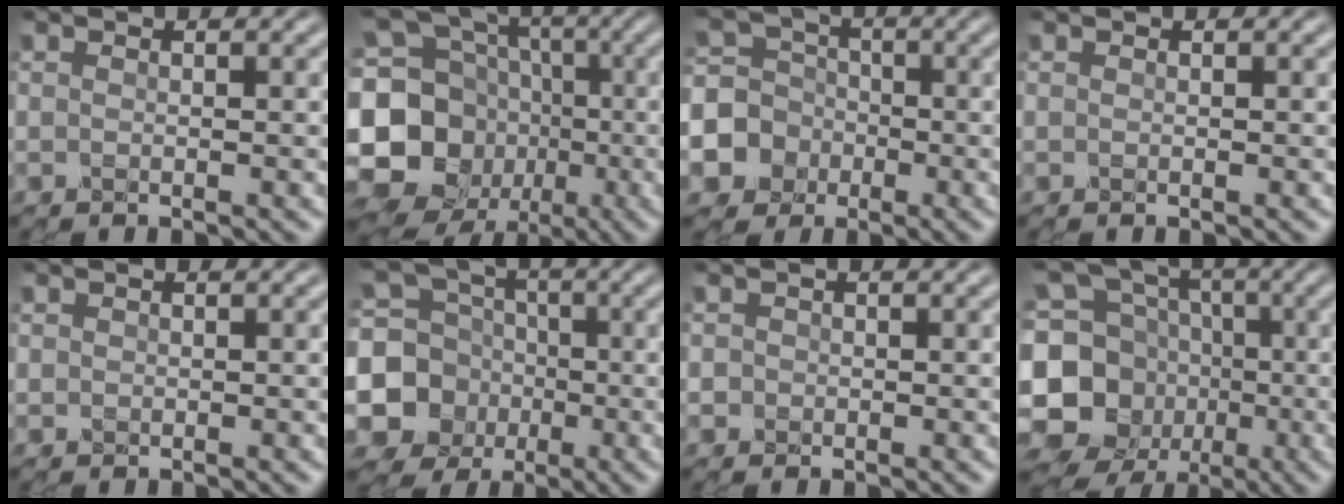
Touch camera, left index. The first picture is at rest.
{"total": 17.1, "force": [-3.3, 15.1, 7.5], "torque": [-0.189, 0.008, -0.078]}
{"total": 9.7, "force": [-3.2, 9.0, 1.7], "torque": [-0.059, -0.009, -0.078]}
{"total": 0.0}
{"total": 0.6, "force": [0.1, 0.6, 0.0], "torque": [0.005, -0.002, 0.000]}
{"total": 11.0, "force": [-2.2, 10.3, 3.3], "torque": [-0.091, -0.012, -0.061]}
{"total": 0.8, "force": [-0.1, 0.8, 0.1], "torque": [0.004, -0.004, -0.004]}
{"total": 13.0, "force": [-3.1, 11.5, 5.3], "torque": [-0.142, -0.007, -0.066]}